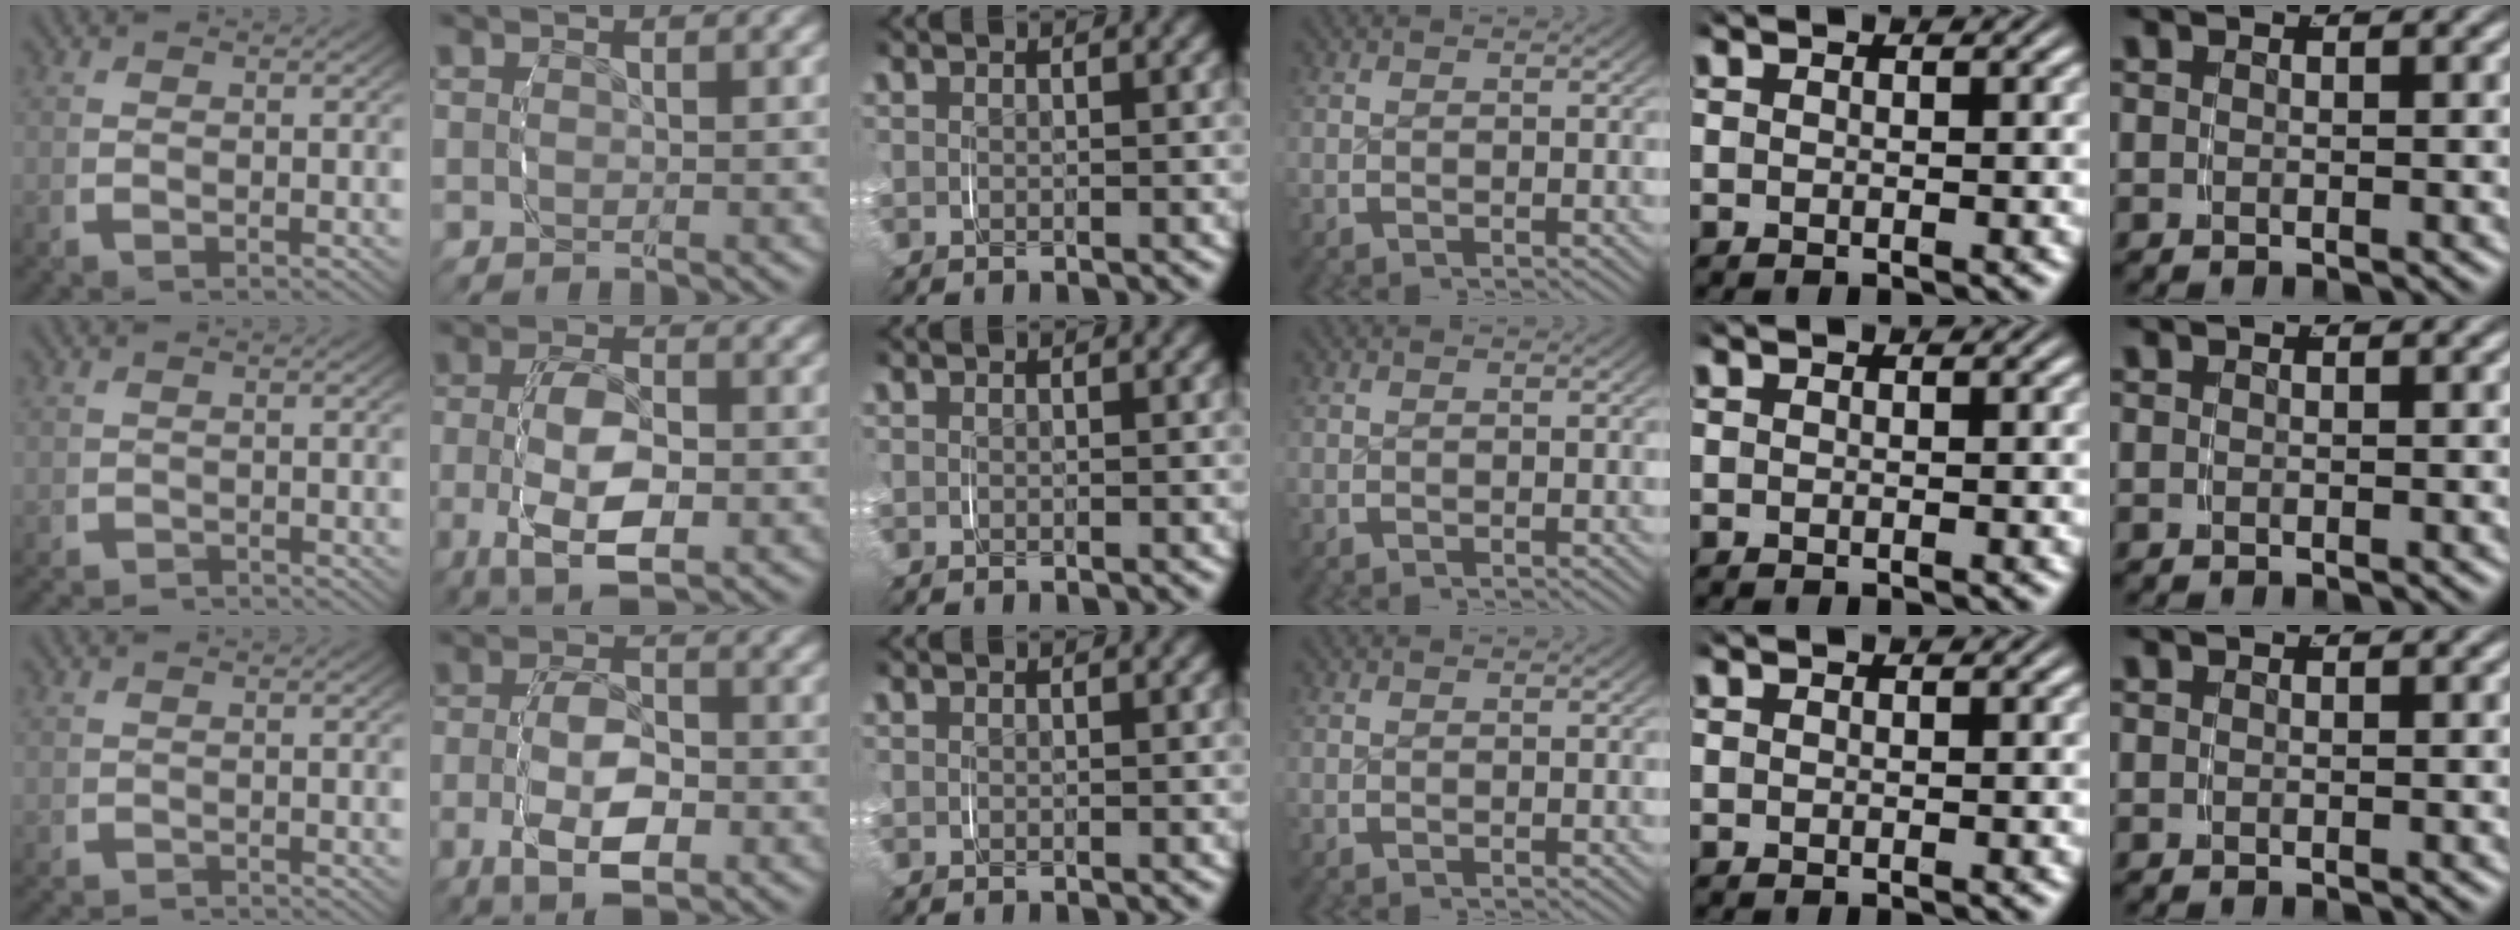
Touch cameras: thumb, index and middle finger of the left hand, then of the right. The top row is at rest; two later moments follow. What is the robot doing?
{"motion": "grasp_and_lifting", "object": "key"}